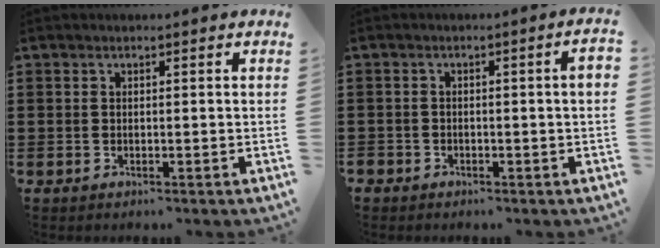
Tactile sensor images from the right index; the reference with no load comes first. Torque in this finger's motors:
{"motor_torque": [1.23, 0.91, 0.26, 0.10]}